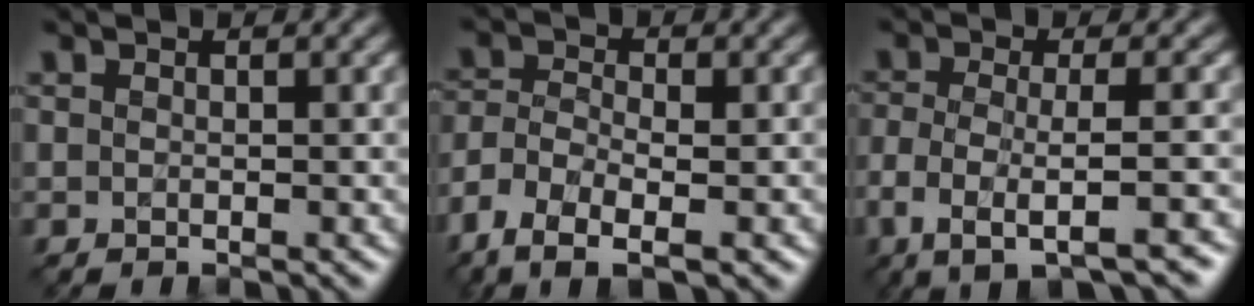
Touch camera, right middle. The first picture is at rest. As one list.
[{"total": 6.2, "force": [-3.9, 2.5, 4.2], "torque": [-0.090, -0.009, -0.071]}, {"total": 5.7, "force": [-2.7, 1.5, 4.8], "torque": [-0.081, -0.008, -0.049]}]